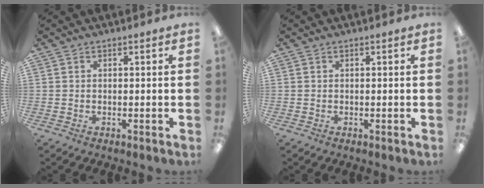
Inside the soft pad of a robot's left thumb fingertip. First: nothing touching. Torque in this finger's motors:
{"motor_torque": [0.00, 0.00, 0.04, -0.01, 0.00]}